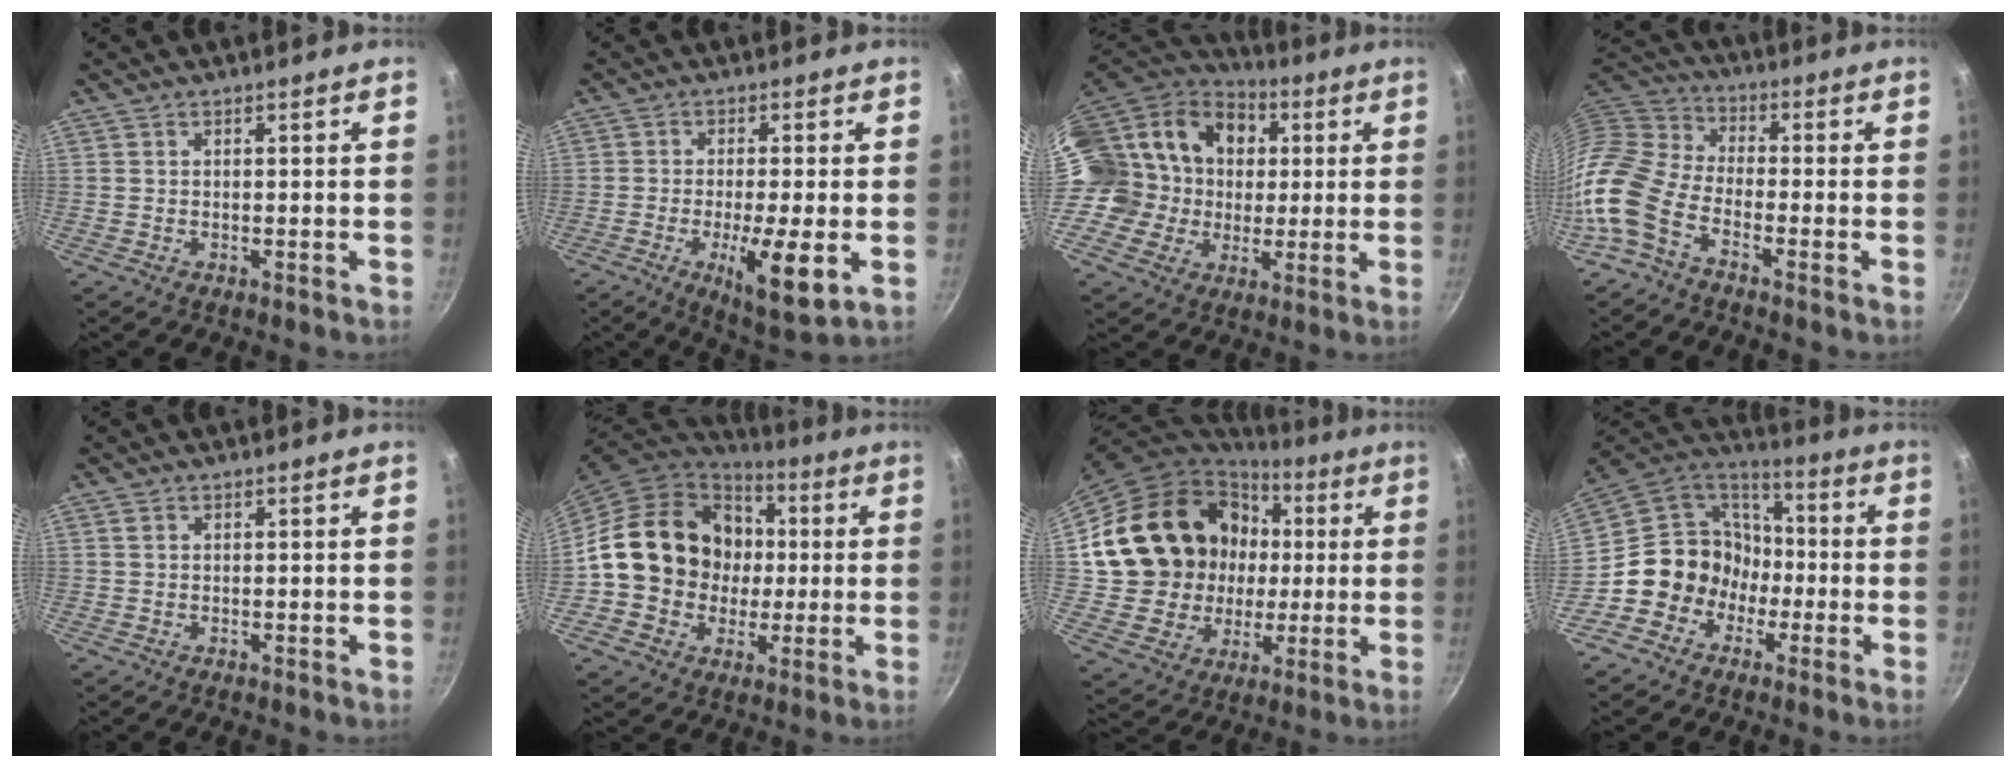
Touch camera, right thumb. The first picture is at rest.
{"total": 10.2, "force": [-2.7, 2.3, 9.6], "torque": [-0.157, -0.006, -0.040]}
{"total": 21.7, "force": [3.0, 19.1, 9.9], "torque": [-0.159, 0.026, 0.050]}
{"total": 11.9, "force": [-6.1, 6.9, 7.6], "torque": [-0.152, 0.056, -0.147]}
{"total": 0.9, "force": [0.4, 0.7, 0.5], "torque": [-0.007, 0.001, 0.007]}
{"total": 19.6, "force": [1.0, 17.0, 9.7], "torque": [-0.137, 0.028, 0.019]}
{"total": 23.3, "force": [4.1, 19.6, 12.0], "torque": [-0.198, 0.032, 0.094]}
{"total": 14.5, "force": [-3.9, 13.0, 5.1], "torque": [-0.027, 0.066, -0.076]}